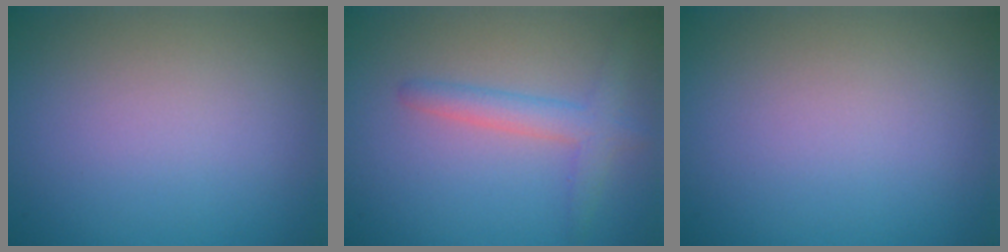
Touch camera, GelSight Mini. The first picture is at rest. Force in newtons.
{"total": 2.7, "press": 2.7, "slide": 0.2}
{"total": 0.0}